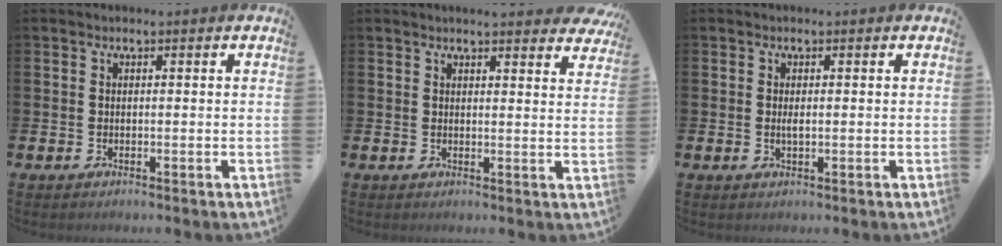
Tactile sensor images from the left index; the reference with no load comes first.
{"total": 3.1, "force": [3.1, 0.0, 0.3], "torque": [-0.005, -0.016, 0.055]}
{"total": 1.0, "force": [0.1, 0.3, 0.9], "torque": [-0.017, 0.000, 0.001]}